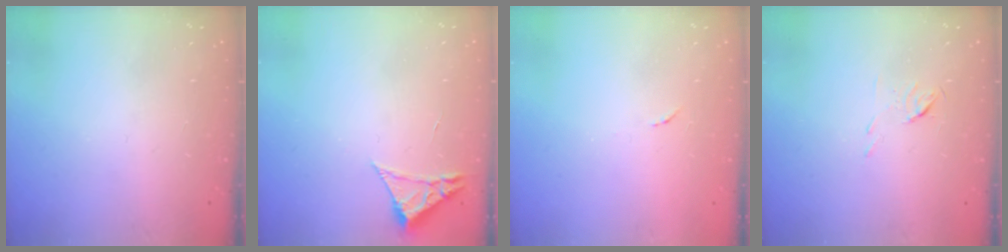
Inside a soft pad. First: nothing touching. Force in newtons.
{"total": 2.3, "press": 2.3, "slide": 0.4}
{"total": 4.2, "press": 4.2, "slide": 0.3}
{"total": 4.1, "press": 3.9, "slide": 1.2}